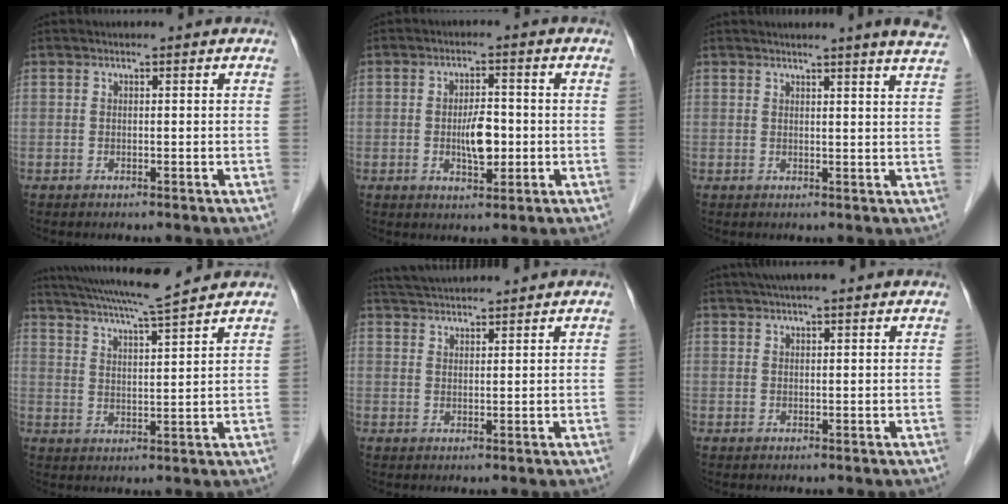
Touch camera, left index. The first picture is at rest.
{"total": 4.9, "force": [-0.7, 1.9, 4.5], "torque": [-0.080, 0.000, -0.010]}
{"total": 6.7, "force": [5.8, -0.8, 3.1], "torque": [-0.036, -0.009, 0.048]}
{"total": 12.6, "force": [11.1, -0.6, 5.8], "torque": [-0.110, 0.019, 0.172]}
{"total": 6.3, "force": [6.1, -0.2, 1.8], "torque": [-0.037, 0.035, 0.104]}
{"total": 7.6, "force": [6.4, 0.7, 4.1], "torque": [-0.062, 0.039, 0.089]}